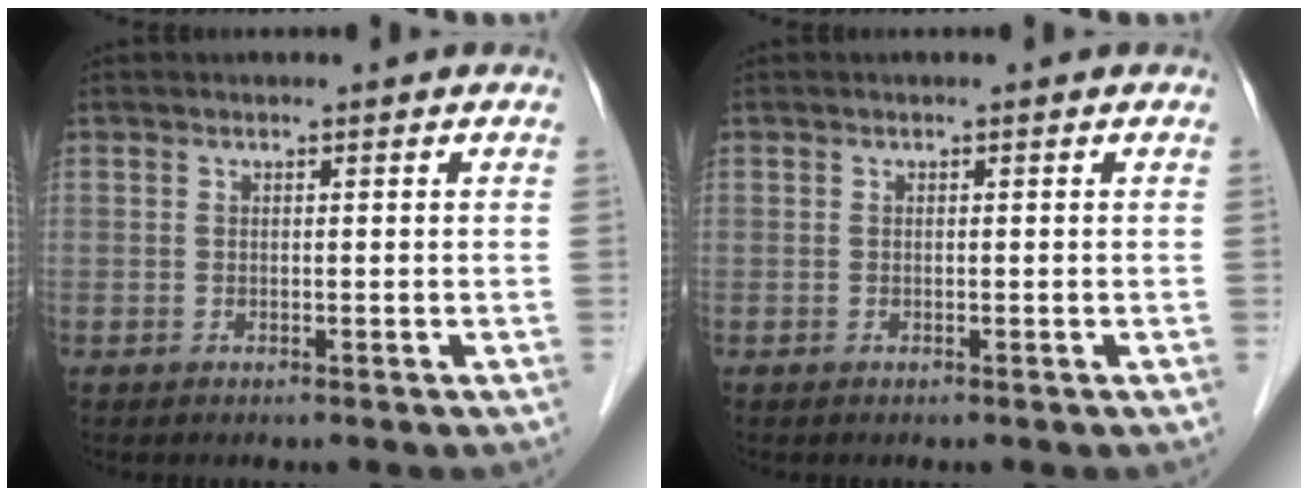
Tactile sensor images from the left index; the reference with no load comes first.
{"total": 0.0}